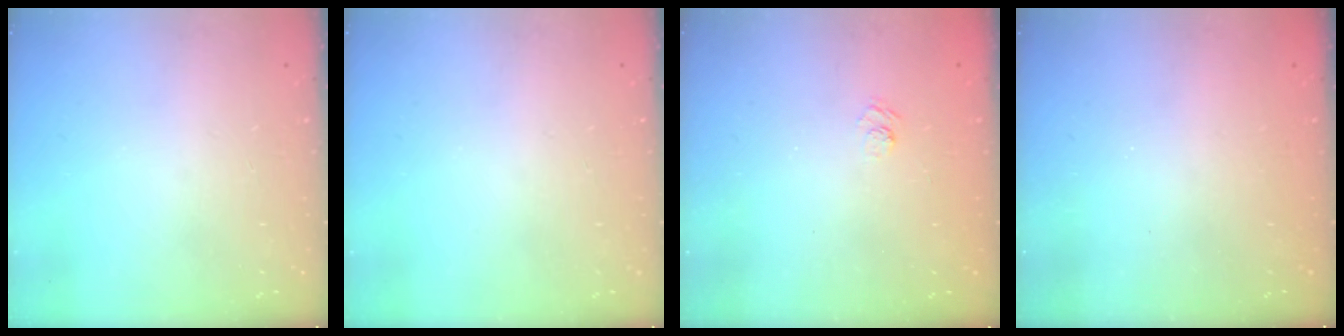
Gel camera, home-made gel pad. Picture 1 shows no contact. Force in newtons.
{"total": 0.0}
{"total": 2.3, "press": 1.8, "slide": 1.3}
{"total": 2.4, "press": 2.2, "slide": 0.8}